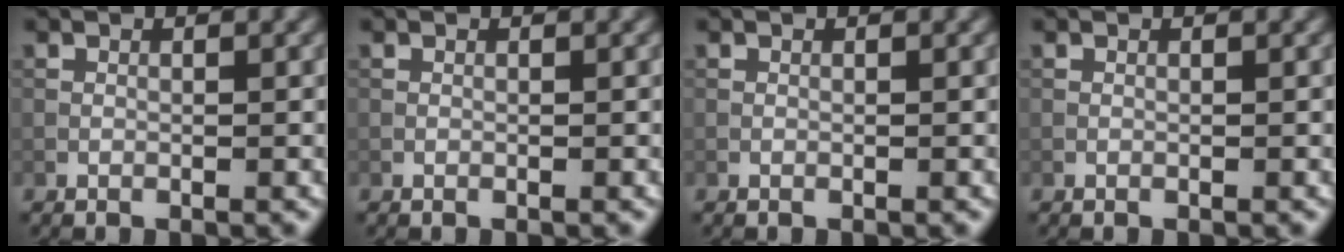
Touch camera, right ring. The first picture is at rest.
{"total": 0.0}
{"total": 0.0}
{"total": 0.0}